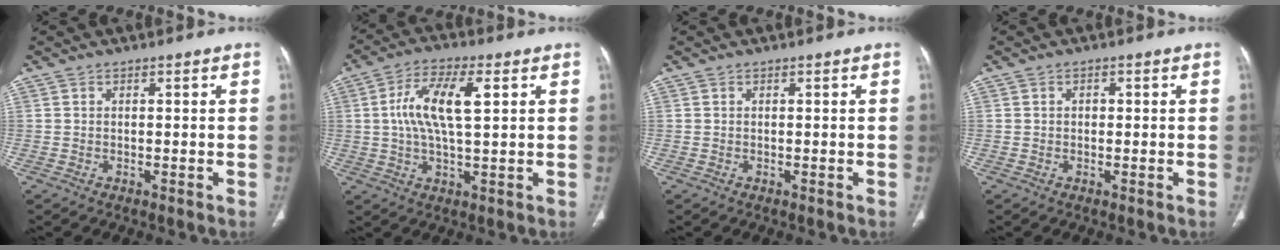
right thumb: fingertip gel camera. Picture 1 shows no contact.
{"total": 11.2, "force": [2.4, 4.1, 10.1], "torque": [-0.200, 0.010, 0.043]}
{"total": 0.0}
{"total": 1.0, "force": [0.1, 0.8, 0.6], "torque": [-0.006, 0.002, 0.000]}